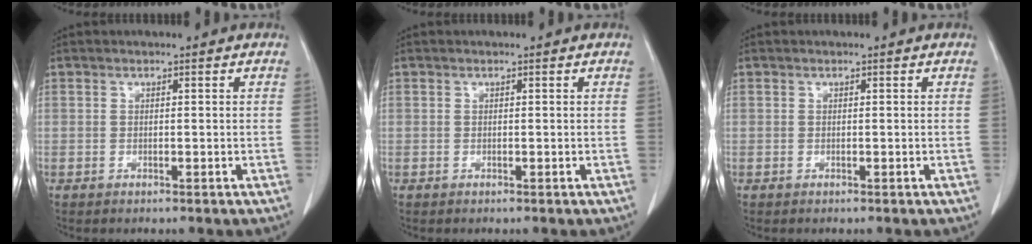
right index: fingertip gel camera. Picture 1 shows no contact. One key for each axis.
{"total": 0.0}
{"total": 0.0}